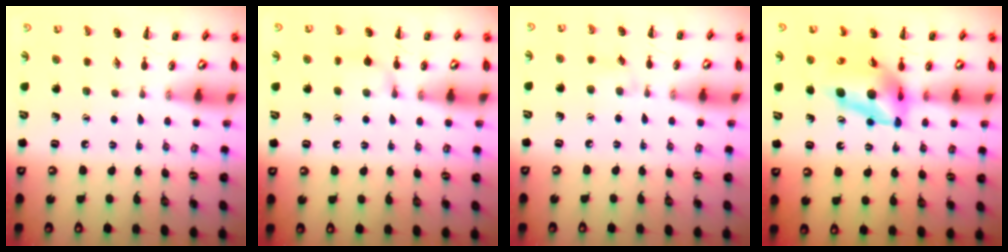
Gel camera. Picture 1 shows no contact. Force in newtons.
{"total": 7.4, "press": 7.0, "slide": 2.4}
{"total": 5.1, "press": 4.8, "slide": 1.8}
{"total": 11.7, "press": 11.0, "slide": 3.8}